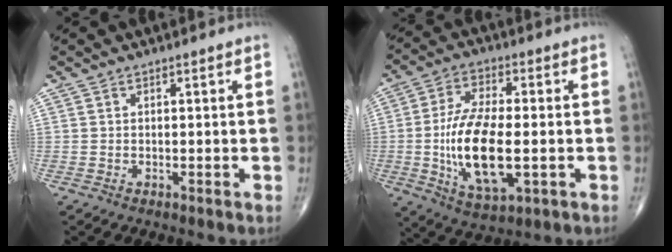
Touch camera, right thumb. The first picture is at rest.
{"total": 15.9, "force": [-2.2, 6.8, 14.2], "torque": [-0.271, -0.003, -0.035]}